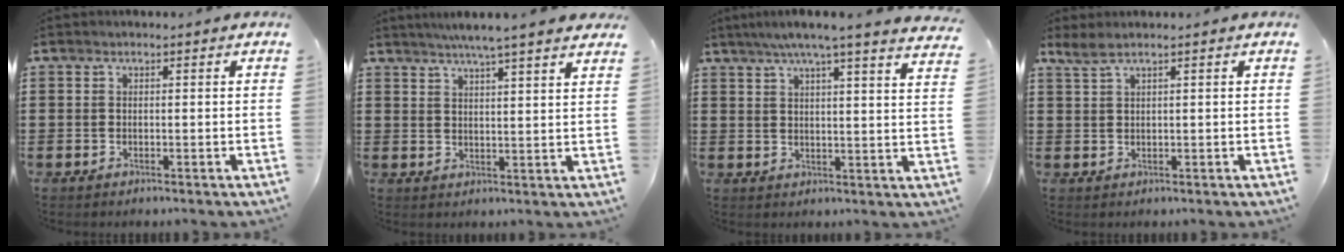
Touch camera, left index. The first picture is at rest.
{"total": 4.6, "force": [4.1, -0.6, 2.1], "torque": [-0.053, -0.009, 0.071]}
{"total": 5.8, "force": [4.9, -0.7, 3.1], "torque": [-0.075, -0.022, 0.082]}
{"total": 1.8, "force": [1.2, 0.2, 1.4], "torque": [-0.030, 0.000, 0.022]}